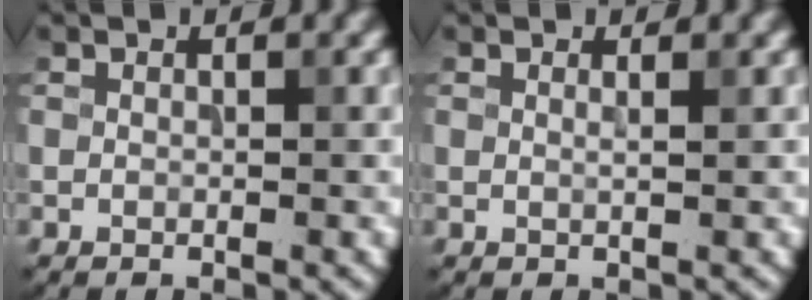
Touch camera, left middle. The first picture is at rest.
{"total": 0.8, "force": [0.4, 0.3, 0.7], "torque": [-0.003, 0.000, 0.000]}